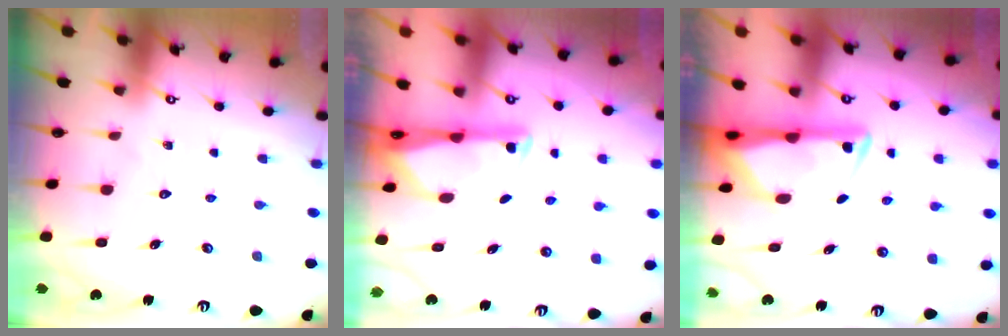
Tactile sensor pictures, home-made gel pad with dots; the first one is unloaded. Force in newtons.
{"total": 2.0, "press": 2.0, "slide": 0.3}
{"total": 3.0, "press": 3.0, "slide": 0.6}